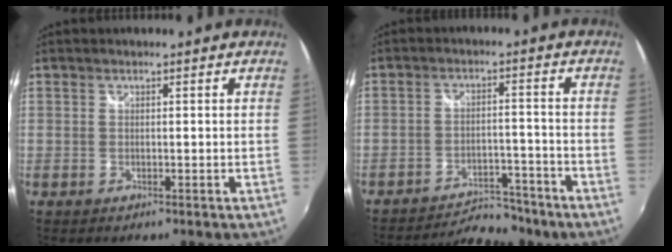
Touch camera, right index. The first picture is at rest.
{"total": 11.1, "force": [-10.3, 2.8, 3.0], "torque": [-0.075, 0.004, -0.141]}